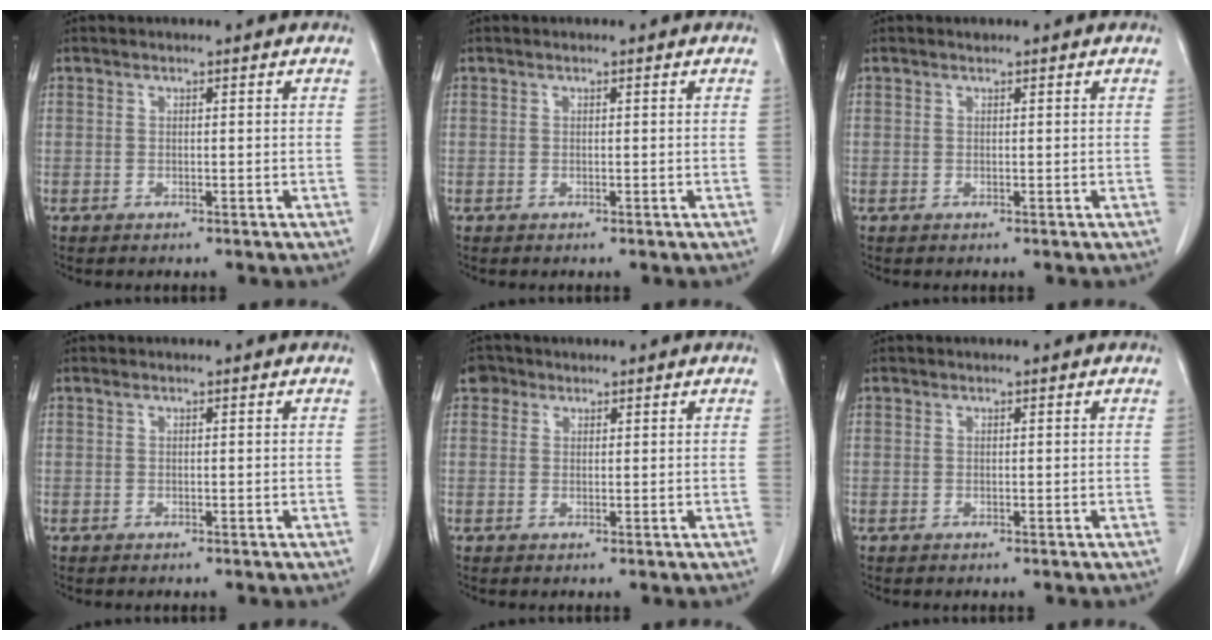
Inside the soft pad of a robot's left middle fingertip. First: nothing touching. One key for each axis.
{"total": 0.0}
{"total": 0.0}
{"total": 0.0}
{"total": 2.0, "fx": 1.2, "fy": 1.6, "fz": 0.3, "tx": -0.003, "ty": 0.008, "tz": 0.016}
{"total": 0.0}